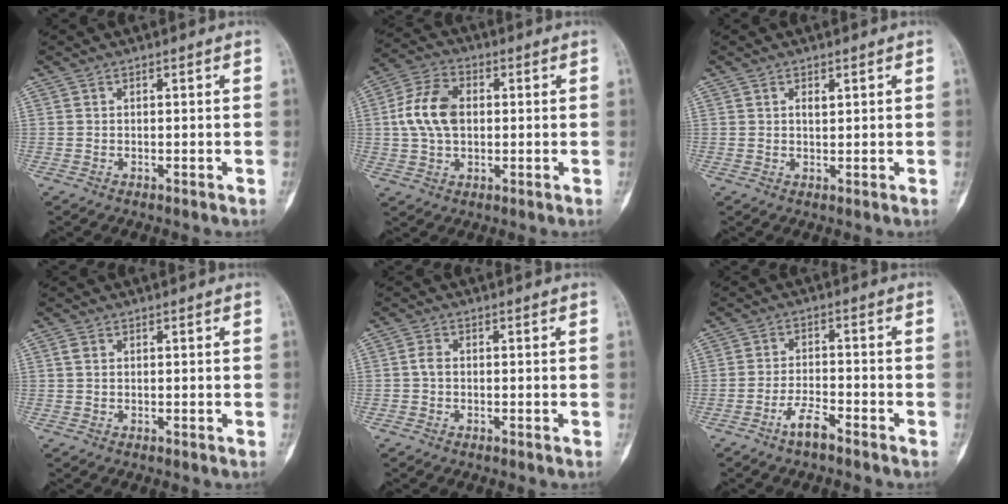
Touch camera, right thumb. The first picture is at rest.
{"total": 10.4, "force": [0.8, 6.8, 7.8], "torque": [-0.146, 0.018, 0.012]}
{"total": 1.3, "force": [0.7, 0.9, 0.7], "torque": [-0.009, -0.002, 0.013]}
{"total": 1.1, "force": [0.3, 0.8, 0.7], "torque": [-0.012, 0.002, 0.004]}
{"total": 1.6, "force": [-0.4, 1.2, 1.0], "torque": [-0.014, 0.004, -0.012]}
{"total": 4.4, "force": [-3.2, 1.4, 2.6], "torque": [-0.051, 0.022, -0.062]}